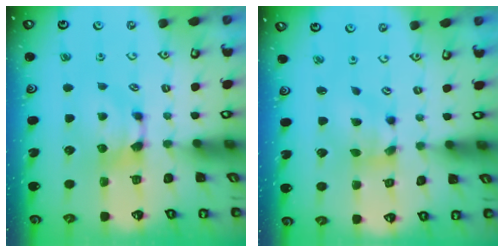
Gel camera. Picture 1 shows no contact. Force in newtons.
{"total": 2.7, "press": 2.3, "slide": 1.4}